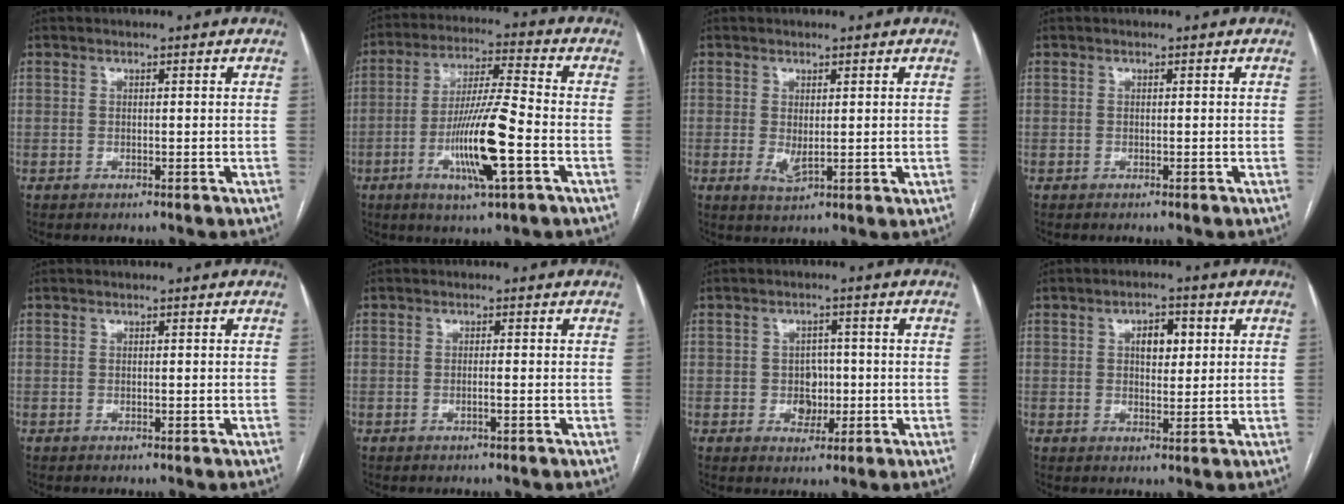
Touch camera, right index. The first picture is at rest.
{"total": 13.3, "force": [-4.2, 0.6, 12.6], "torque": [-0.244, -0.010, -0.076]}
{"total": 1.3, "force": [-0.2, 0.5, 1.1], "torque": [-0.021, -0.003, -0.002]}
{"total": 0.0}
{"total": 0.0}
{"total": 0.9, "force": [-0.3, -0.1, 0.9], "torque": [-0.019, 0.000, -0.005]}
{"total": 3.8, "force": [-0.5, 3.0, 2.2], "torque": [-0.030, 0.009, -0.002]}
{"total": 4.4, "force": [1.3, 2.2, 3.6], "torque": [-0.056, 0.010, 0.021]}